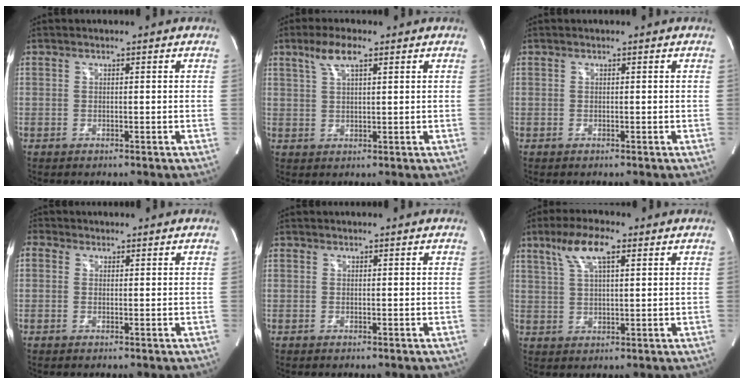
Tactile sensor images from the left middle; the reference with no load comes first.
{"total": 4.8, "force": [2.9, 1.0, 3.7], "torque": [-0.080, 0.012, 0.058]}
{"total": 0.0}
{"total": 0.8, "force": [0.1, 0.6, -0.4], "torque": [0.007, 0.001, 0.000]}
{"total": 1.7, "force": [-0.6, -1.0, -1.2], "torque": [0.028, -0.010, -0.011]}
{"total": 7.4, "force": [3.9, 1.8, 6.0], "torque": [-0.125, 0.020, 0.075]}